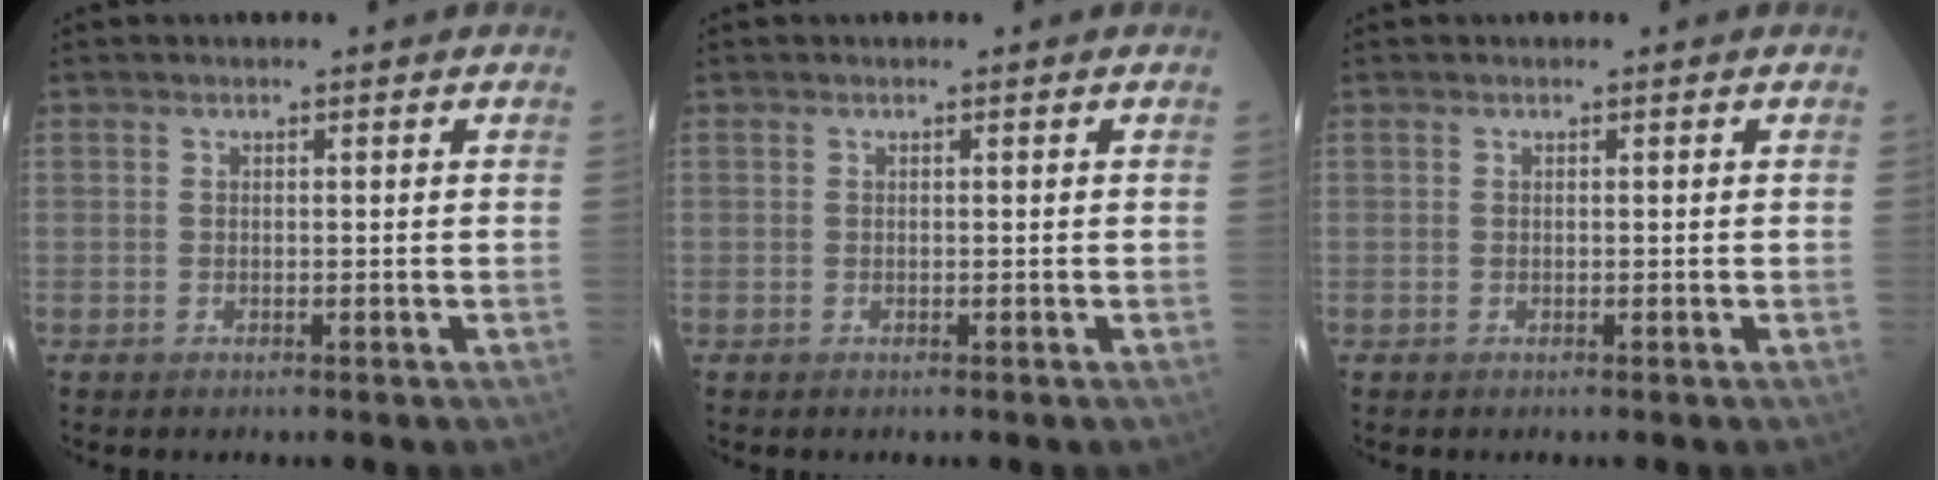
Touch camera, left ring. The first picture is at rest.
{"total": 0.0}
{"total": 0.0}